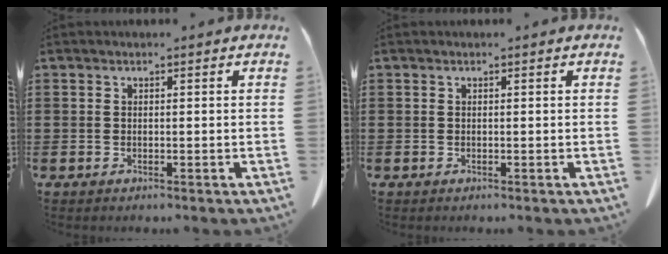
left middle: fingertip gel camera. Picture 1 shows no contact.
{"total": 0.0}